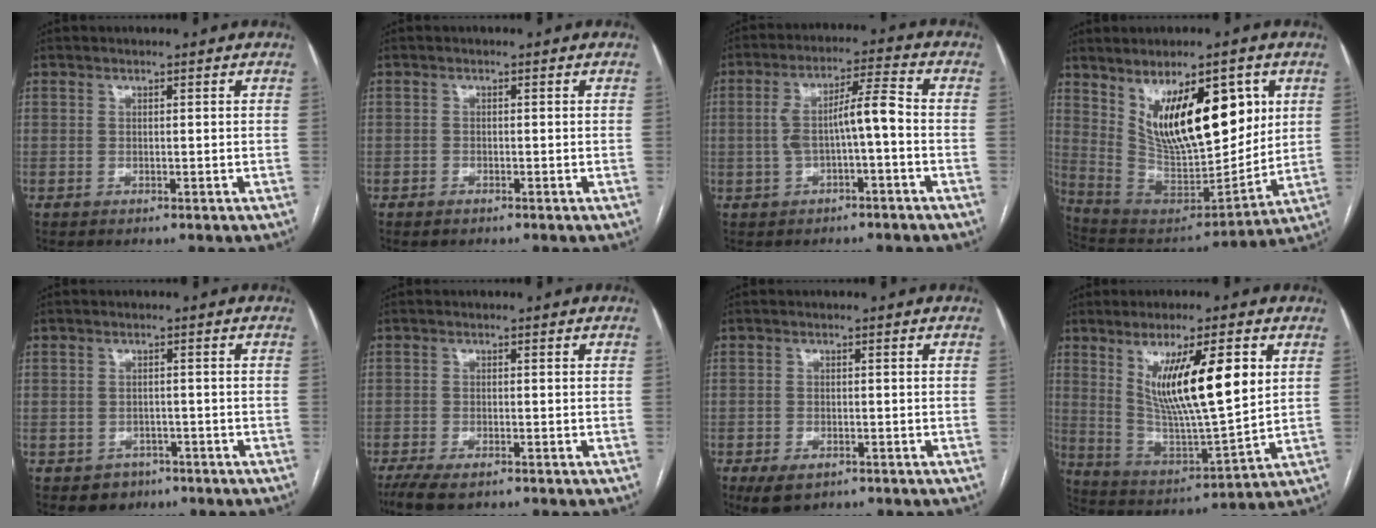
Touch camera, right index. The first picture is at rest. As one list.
[{"total": 0.9, "force": [-0.7, 0.4, 0.3], "torque": [-0.007, 0.000, -0.009]}, {"total": 7.5, "force": [-1.0, 1.2, 7.3], "torque": [-0.137, 0.033, -0.014]}, {"total": 18.6, "force": [6.8, 7.0, 15.8], "torque": [-0.260, 0.003, 0.132]}, {"total": 3.4, "force": [-1.7, 2.9, 0.3], "torque": [-0.001, 0.010, -0.018]}, {"total": 5.1, "force": [-3.7, 1.6, 3.1], "torque": [-0.058, -0.011, -0.061]}, {"total": 3.7, "force": [-2.2, 2.1, 2.1], "torque": [-0.041, -0.006, -0.029]}, {"total": 15.7, "force": [5.1, 2.1, 14.7], "torque": [-0.263, -0.011, 0.097]}]